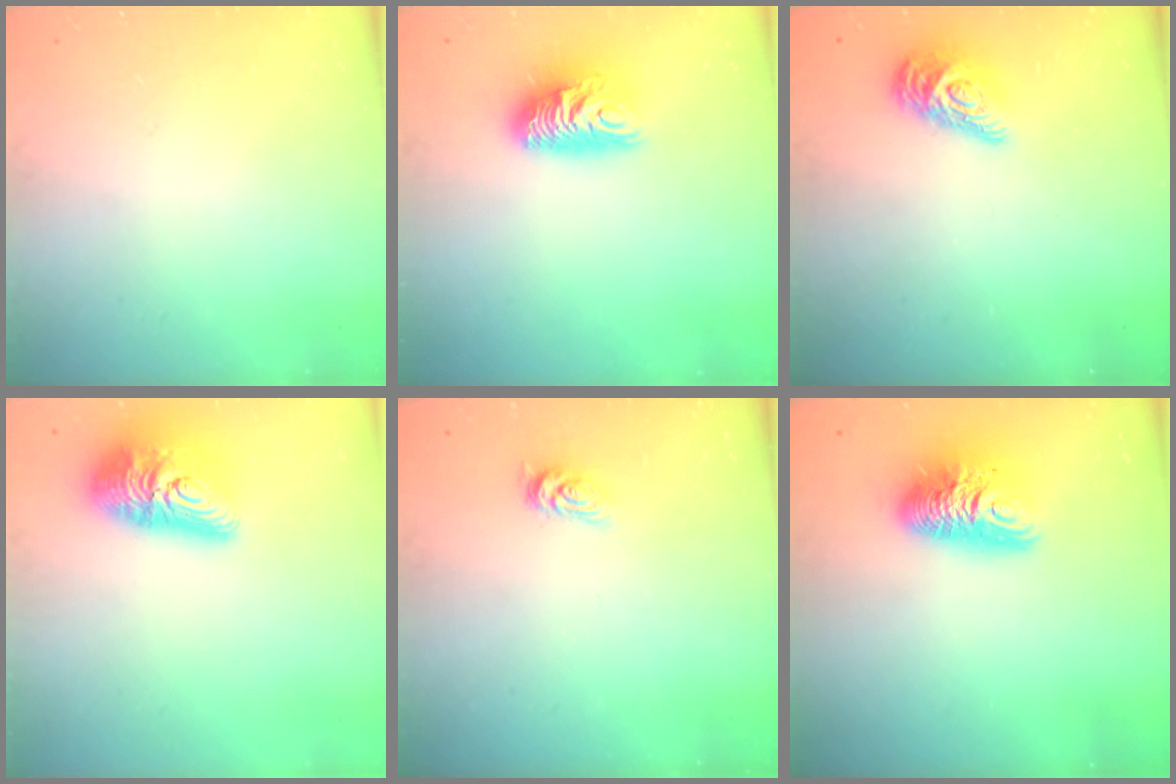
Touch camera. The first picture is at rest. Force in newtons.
{"total": 10.8, "press": 10.7, "slide": 1.0}
{"total": 12.2, "press": 12.2, "slide": 0.5}
{"total": 15.9, "press": 15.9, "slide": 1.0}
{"total": 2.6, "press": 2.6, "slide": 0.4}
{"total": 11.9, "press": 11.9, "slide": 1.1}